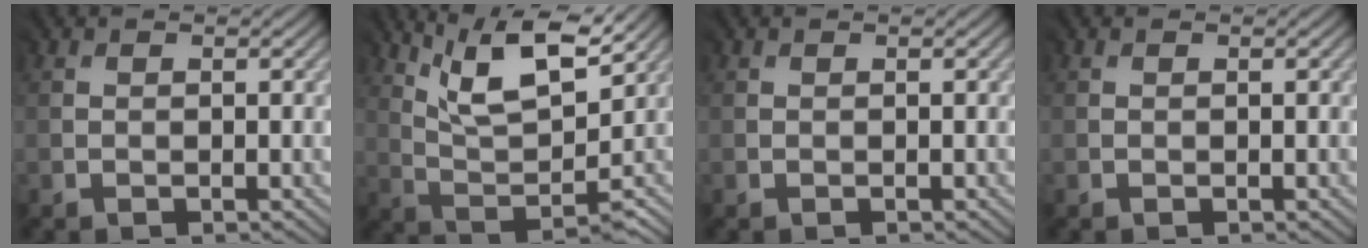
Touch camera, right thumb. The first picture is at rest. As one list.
[{"total": 10.8, "force": [7.9, 2.8, 6.9], "torque": [-0.126, 0.013, 0.124]}, {"total": 0.0}, {"total": 0.0}]